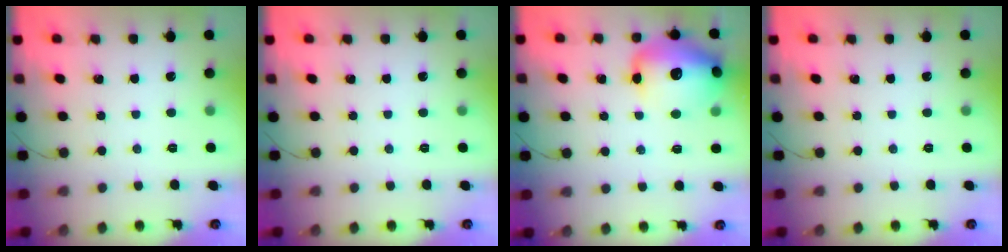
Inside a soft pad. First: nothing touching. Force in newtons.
{"total": 0.0}
{"total": 17.0, "press": 16.7, "slide": 3.4}
{"total": 0.0}